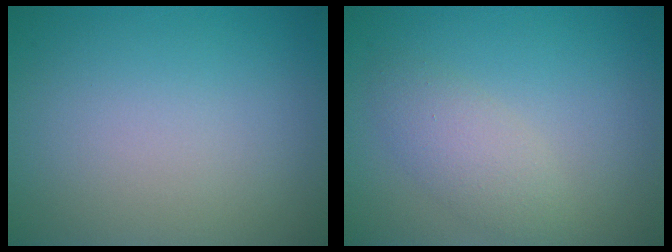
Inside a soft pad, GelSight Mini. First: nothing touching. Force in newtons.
{"total": 2.6, "press": 2.6, "slide": 0.2}